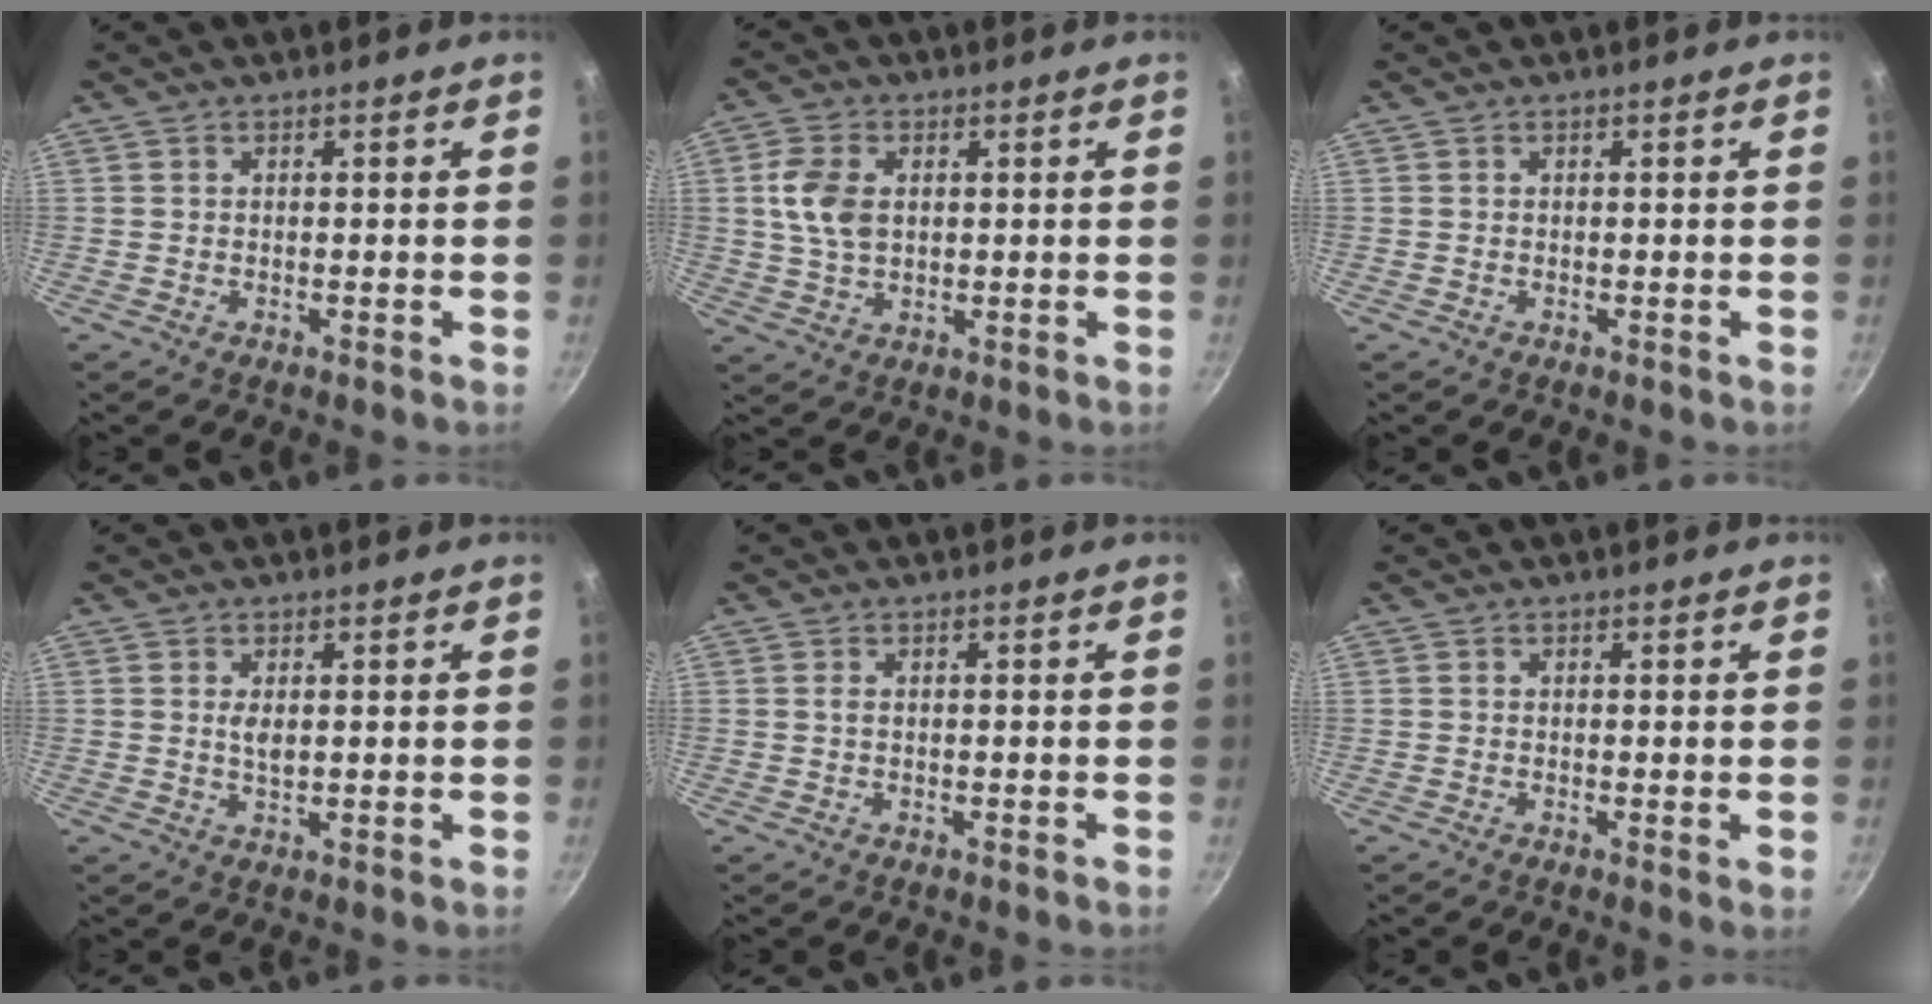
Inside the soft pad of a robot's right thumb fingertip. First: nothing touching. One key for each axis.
{"total": 7.8, "fx": 1.4, "fy": 5.2, "fz": 5.6, "tx": -0.101, "ty": 0.002, "tz": 0.025}
{"total": 0.0}
{"total": 2.5, "fx": 0.7, "fy": 1.2, "fz": 2.1, "tx": -0.036, "ty": -0.004, "tz": 0.013}
{"total": 0.7, "fx": 0.2, "fy": 0.4, "fz": 0.6, "tx": -0.013, "ty": 0.001, "tz": 0.002}
{"total": 0.7, "fx": 0.2, "fy": 0.2, "fz": 0.6, "tx": -0.009, "ty": -0.007, "tz": -0.002}